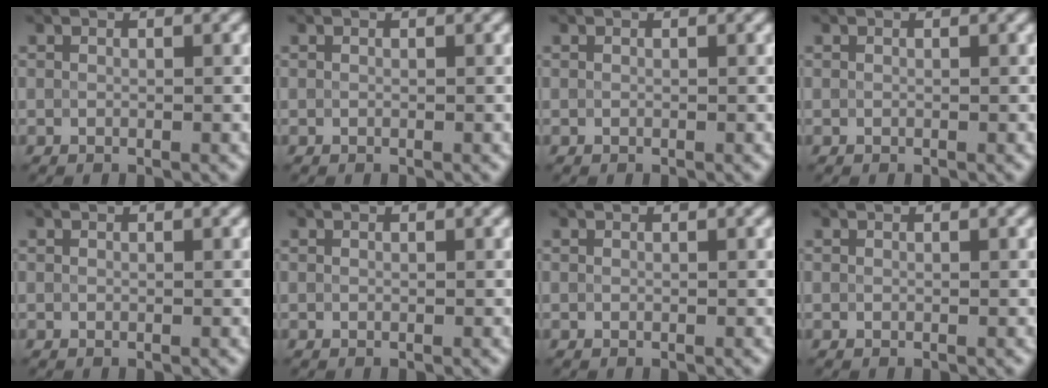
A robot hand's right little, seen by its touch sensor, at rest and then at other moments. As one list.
[{"total": 0.0}, {"total": 0.0}, {"total": 0.0}, {"total": 0.0}, {"total": 0.0}, {"total": 0.0}, {"total": 0.0}]